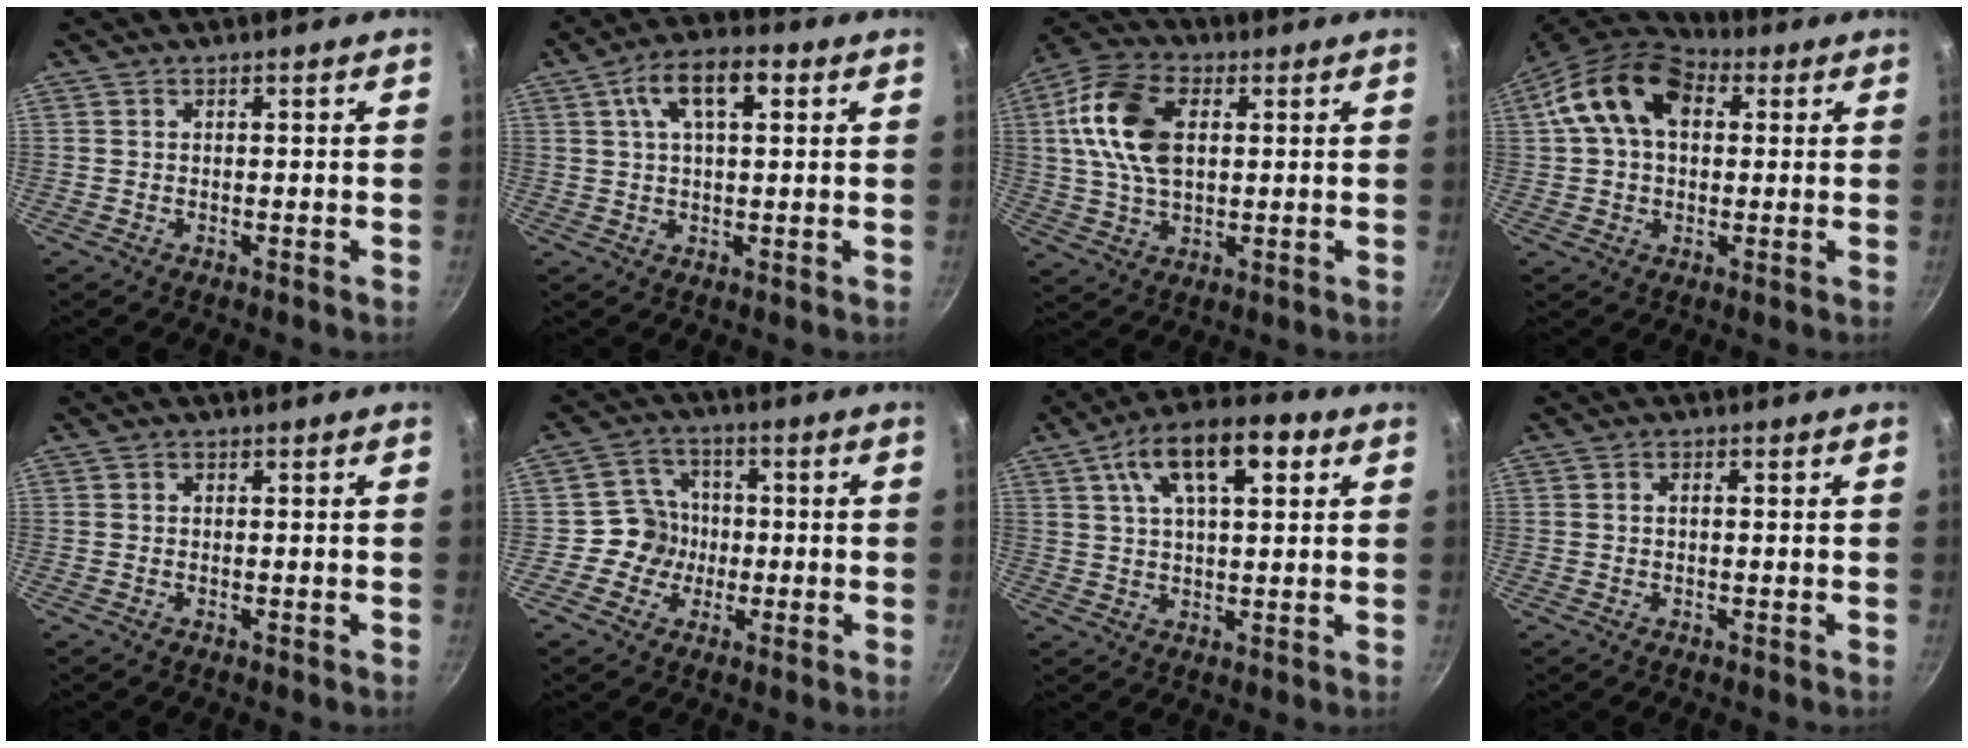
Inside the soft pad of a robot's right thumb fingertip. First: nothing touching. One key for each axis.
{"total": 9.8, "fx": 3.4, "fy": 4.5, "fz": 8.0, "tx": -0.130, "ty": 0.015, "tz": 0.051}
{"total": 14.6, "fx": 2.9, "fy": 9.0, "fz": 11.1, "tx": -0.193, "ty": 0.009, "tz": 0.043}
{"total": 14.6, "fx": 3.6, "fy": 9.9, "fz": 10.1, "tx": -0.156, "ty": 0.021, "tz": 0.044}
{"total": 0.0}
{"total": 6.5, "fx": -1.1, "fy": 6.2, "fz": 1.6, "tx": 0.013, "ty": 0.018, "tz": -0.034}
{"total": 14.5, "fx": 5.6, "fy": 6.5, "fz": 11.7, "tx": -0.178, "ty": 0.008, "tz": 0.084}
{"total": 1.0, "fx": 0.0, "fy": 0.6, "fz": 0.9, "tx": -0.015, "ty": 0.005, "tz": -0.001}